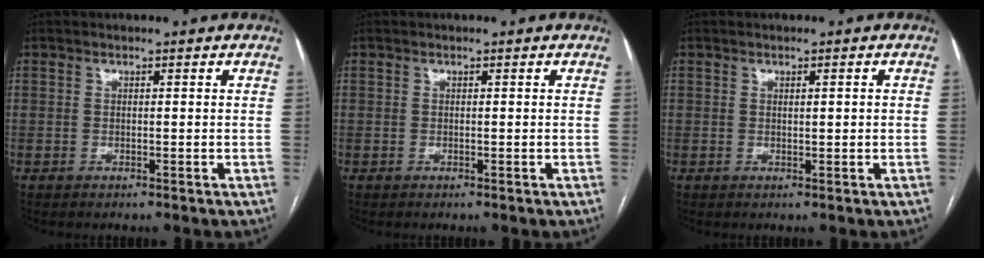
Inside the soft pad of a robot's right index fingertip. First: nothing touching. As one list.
[{"total": 0.0}, {"total": 1.0, "force": [0.2, 0.1, 1.0], "torque": [-0.018, 0.001, 0.004]}]